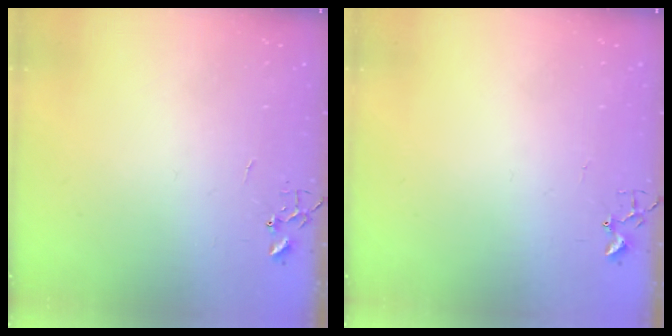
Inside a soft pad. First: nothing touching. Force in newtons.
{"total": 3.0, "press": 2.9, "slide": 0.4}